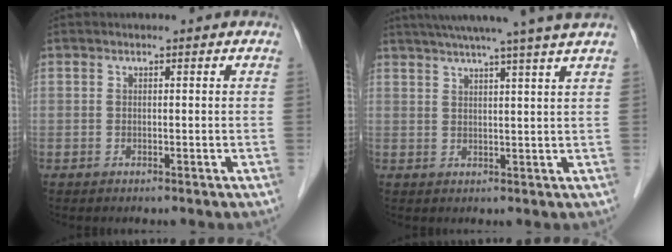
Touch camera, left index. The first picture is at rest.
{"total": 13.5, "force": [11.4, -1.7, 7.1], "torque": [-0.114, 0.004, 0.146]}